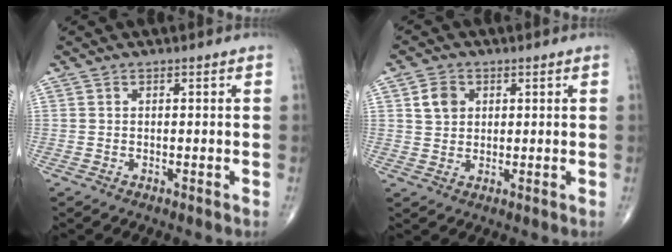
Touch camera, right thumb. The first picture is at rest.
{"total": 4.4, "force": [1.4, 3.6, 2.1], "torque": [-0.021, -0.004, 0.025]}